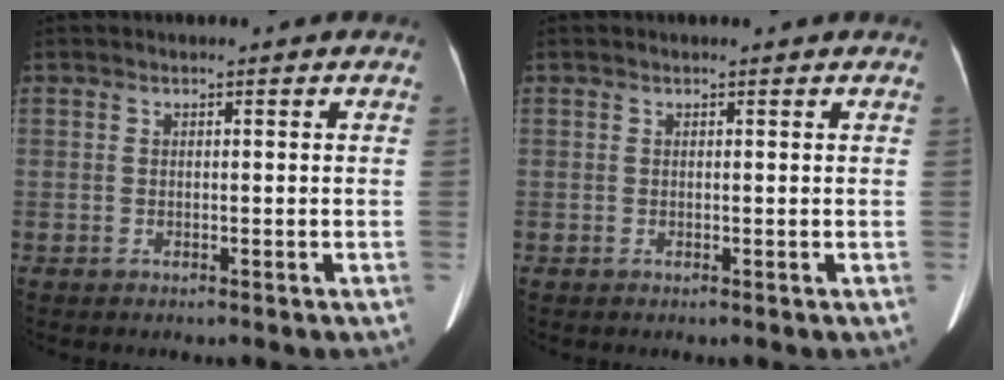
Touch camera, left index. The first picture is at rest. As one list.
[{"total": 0.6, "force": [0.6, 0.1, 0.2], "torque": [-0.007, 0.002, 0.006]}]